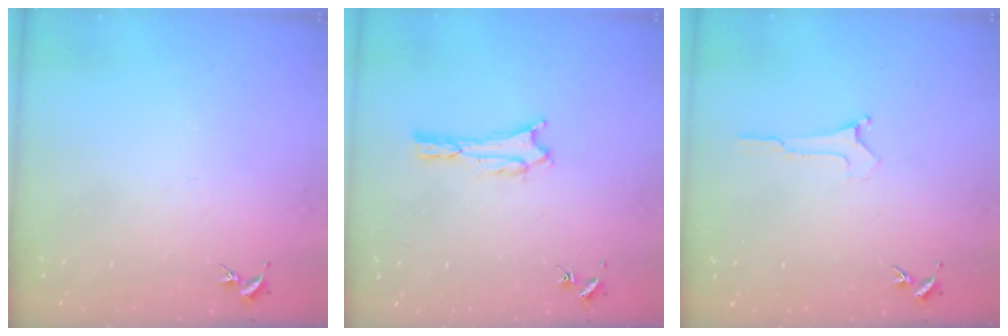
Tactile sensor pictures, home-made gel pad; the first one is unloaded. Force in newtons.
{"total": 1.6, "press": 1.6, "slide": 0.2}
{"total": 0.0}